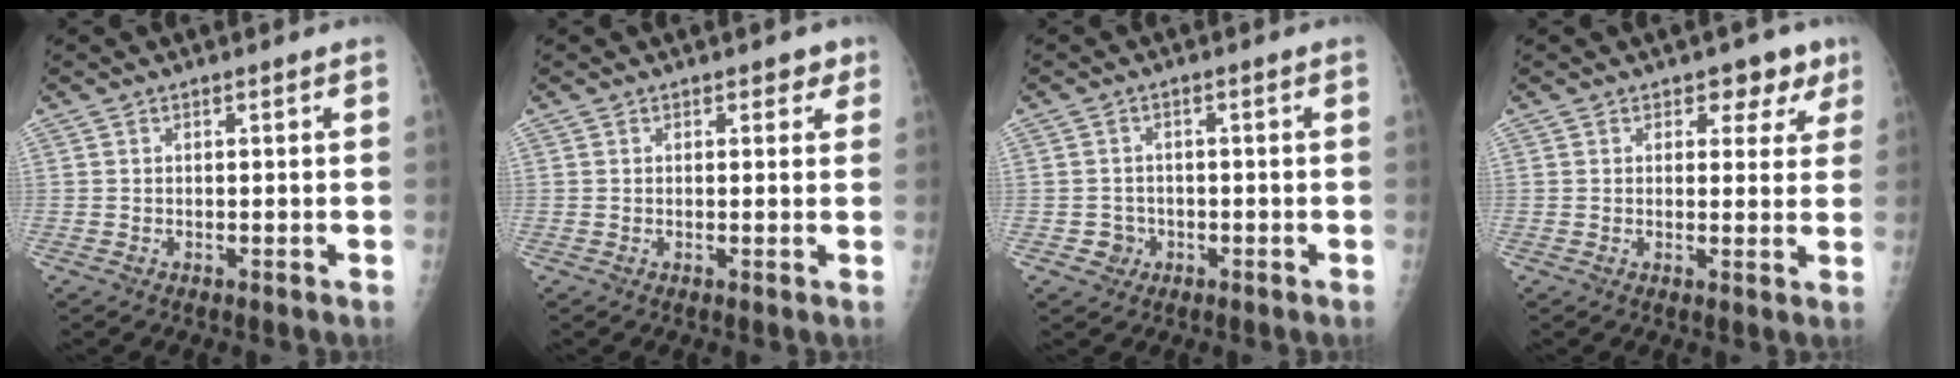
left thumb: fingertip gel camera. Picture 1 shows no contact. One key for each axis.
{"total": 1.9, "fx": 1.2, "fy": 1.2, "fz": 0.8, "tx": 0.013, "ty": -0.002, "tz": 0.008}
{"total": 2.6, "fx": -1.0, "fy": 2.4, "fz": 0.3, "tx": 0.011, "ty": 0.010, "tz": -0.015}
{"total": 5.0, "fx": 3.1, "fy": 3.4, "fz": 2.1, "tx": 0.014, "ty": -0.011, "tz": 0.032}